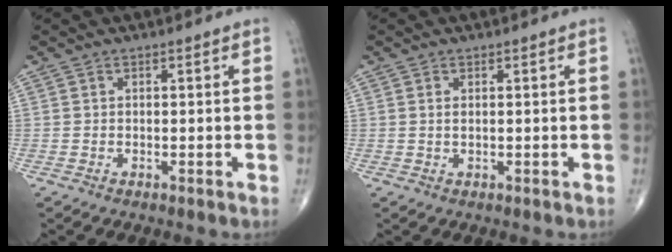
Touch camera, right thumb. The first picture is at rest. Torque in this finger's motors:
{"motor_torque": [-0.04, -0.09, 0.13, 0.20, -0.04]}